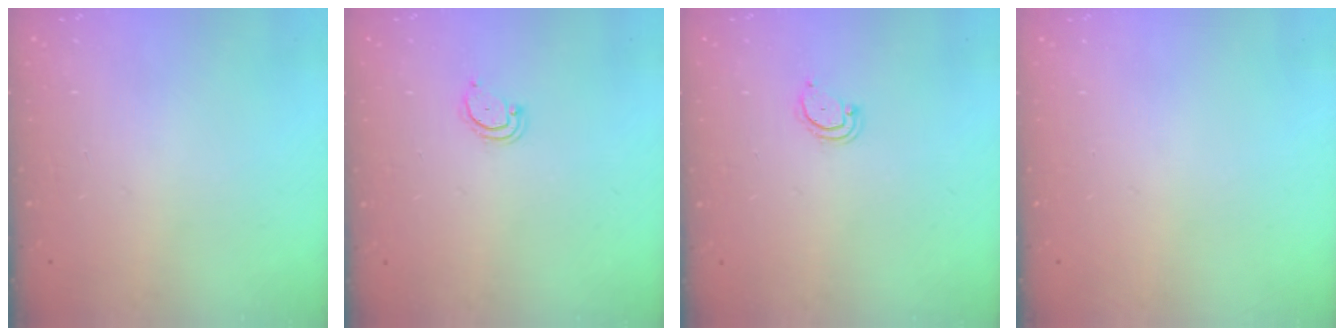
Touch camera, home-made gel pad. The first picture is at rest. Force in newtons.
{"total": 2.3, "press": 2.3, "slide": 0.2}
{"total": 2.3, "press": 2.3, "slide": 0.2}
{"total": 0.0}